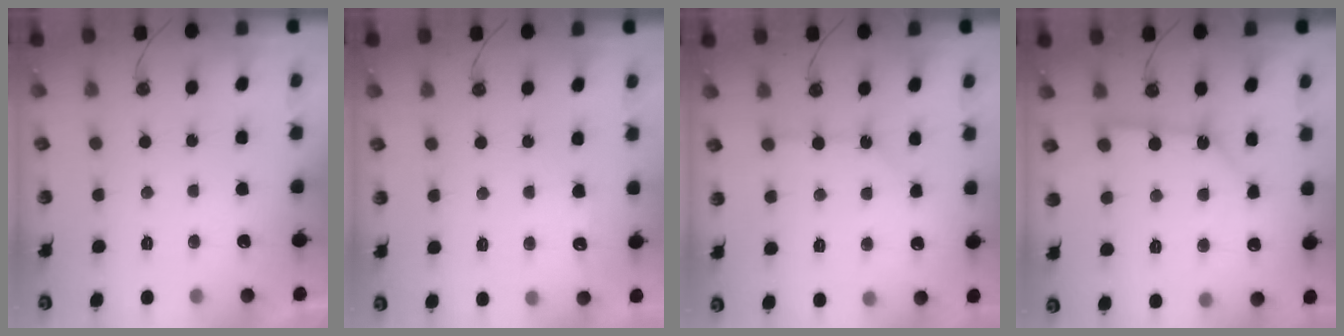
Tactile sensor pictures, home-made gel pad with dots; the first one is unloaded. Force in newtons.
{"total": 4.4, "press": 4.4, "slide": 0.4}
{"total": 3.0, "press": 3.0, "slide": 0.3}
{"total": 8.8, "press": 8.7, "slide": 0.7}